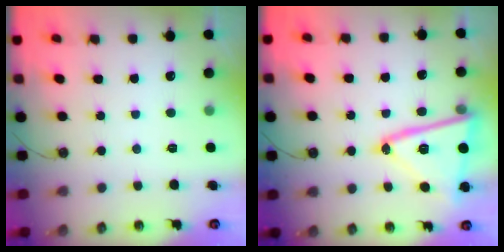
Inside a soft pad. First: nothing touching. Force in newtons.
{"total": 19.7, "press": 19.7, "slide": 1.4}